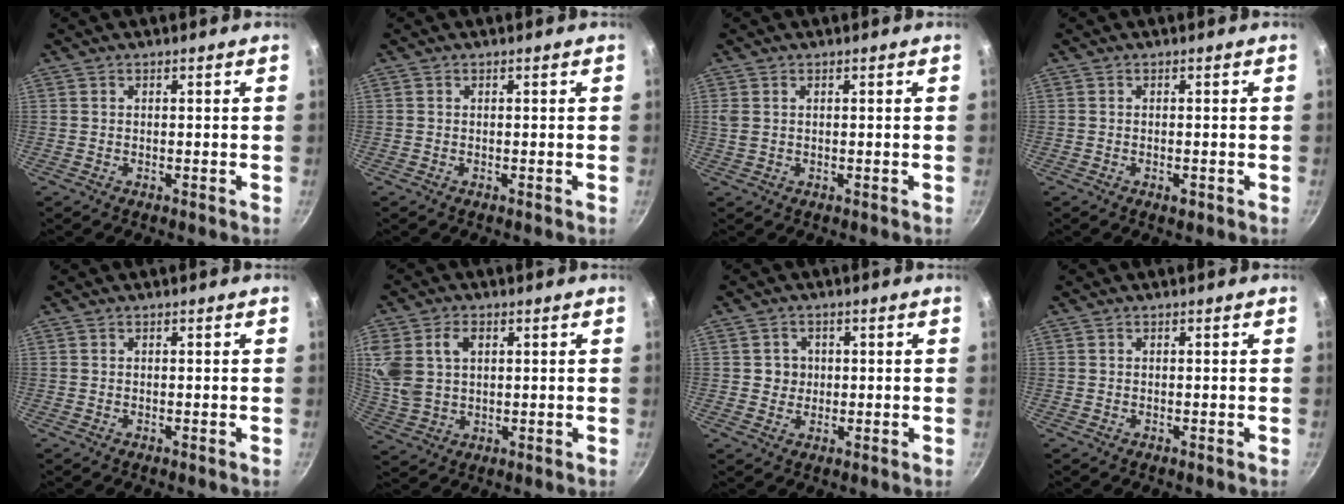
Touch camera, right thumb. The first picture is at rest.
{"total": 0.0}
{"total": 1.8, "force": [0.6, 1.1, 1.2], "torque": [-0.024, 0.001, 0.015]}
{"total": 1.4, "force": [-0.6, 0.6, 1.1], "torque": [-0.020, 0.000, -0.009]}
{"total": 0.0}
{"total": 11.5, "force": [3.3, 8.2, 7.2], "torque": [-0.144, -0.006, 0.069]}
{"total": 3.1, "force": [0.3, 3.0, 0.8], "torque": [0.008, 0.002, 0.002]}
{"total": 0.0}